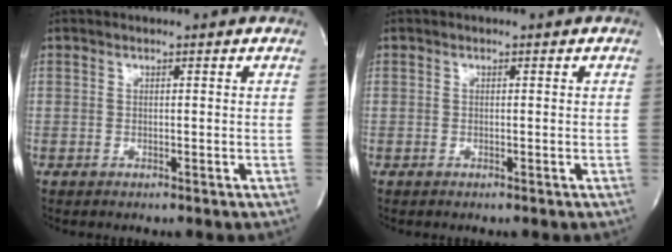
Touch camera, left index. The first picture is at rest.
{"total": 0.0}